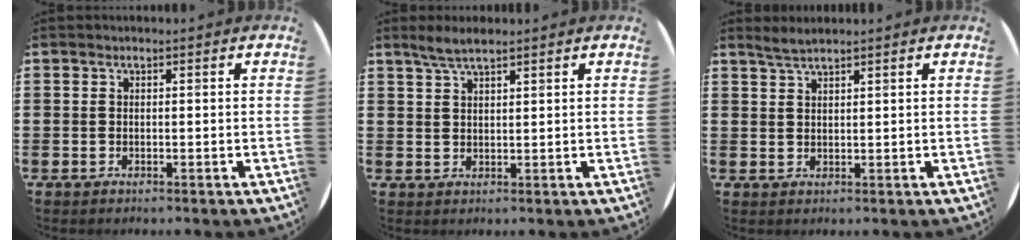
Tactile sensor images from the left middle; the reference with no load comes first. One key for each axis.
{"total": 3.0, "fx": 2.4, "fy": 0.4, "fz": 1.6, "tx": -0.036, "ty": 0.004, "tz": 0.044}
{"total": 1.9, "fx": 1.8, "fy": -0.1, "fz": 0.7, "tx": -0.015, "ty": 0.000, "tz": 0.034}